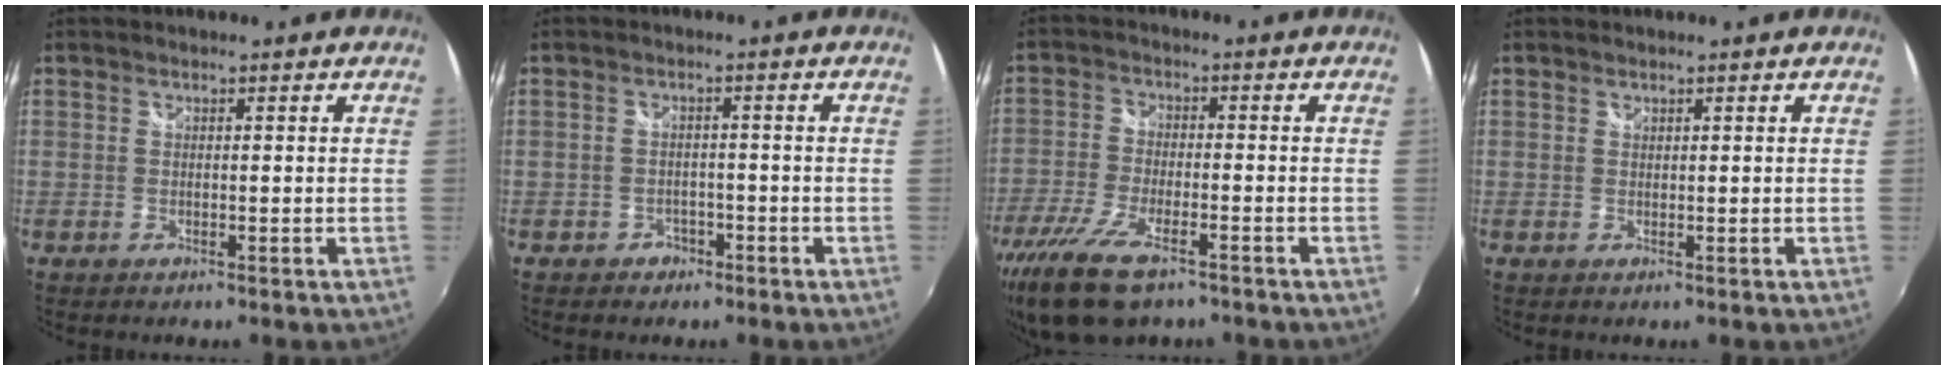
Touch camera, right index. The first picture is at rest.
{"total": 3.1, "force": [-1.9, 2.4, 0.5], "torque": [-0.015, 0.008, -0.026]}
{"total": 12.0, "force": [-8.2, 4.3, 7.7], "torque": [-0.183, -0.034, -0.158]}
{"total": 0.0}